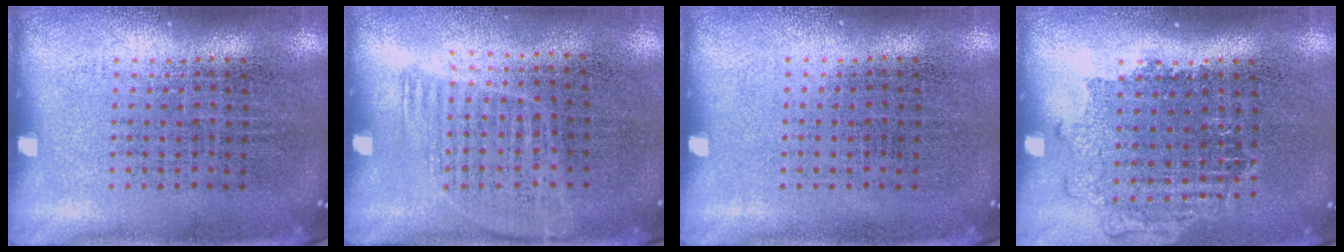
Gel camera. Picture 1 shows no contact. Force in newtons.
{"total": 1.1, "press": 0.9, "slide": 0.6}
{"total": 0.0}
{"total": 1.3, "press": 1.1, "slide": 0.6}